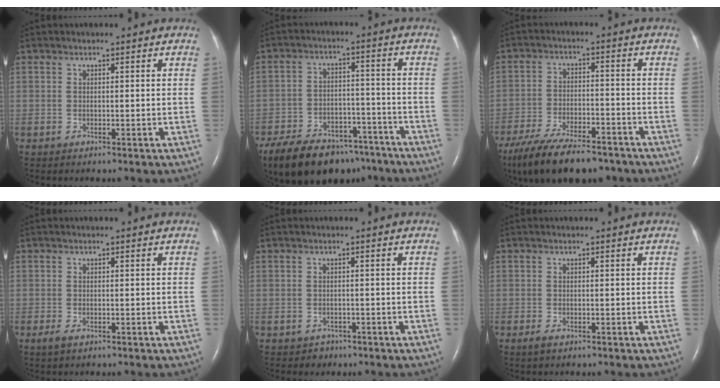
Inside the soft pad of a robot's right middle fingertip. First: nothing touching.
{"total": 19.2, "force": [-14.8, 9.0, 8.2], "torque": [-0.175, -0.007, -0.218]}
{"total": 16.1, "force": [-12.5, 4.9, 8.8], "torque": [-0.173, -0.019, -0.204]}
{"total": 1.4, "force": [-0.7, 0.5, 1.0], "torque": [-0.027, -0.003, -0.012]}
{"total": 1.4, "force": [-0.9, 1.0, -0.1], "torque": [-0.003, 0.004, -0.011]}
{"total": 1.1, "force": [-0.7, 0.4, 0.8], "torque": [-0.022, -0.003, -0.012]}